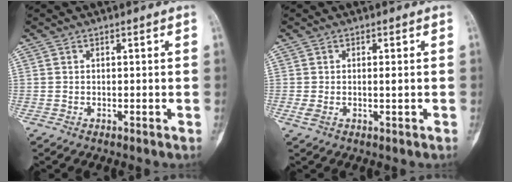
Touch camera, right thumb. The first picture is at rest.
{"total": 2.1, "force": [-0.1, 0.7, 2.0], "torque": [-0.041, 0.000, 0.000]}